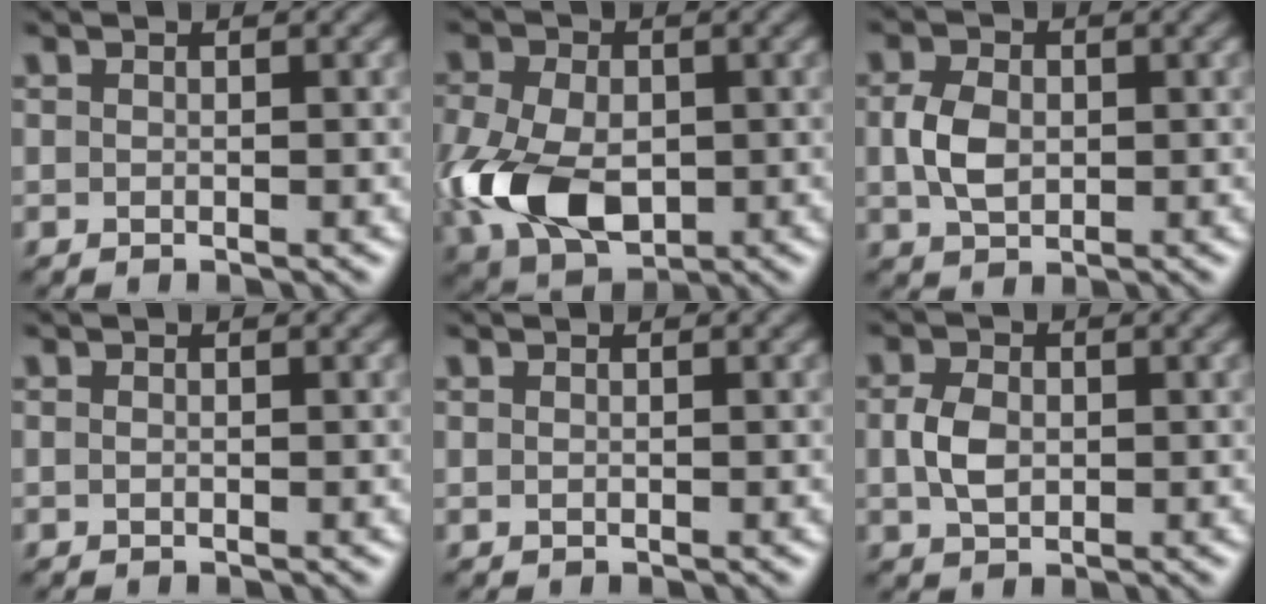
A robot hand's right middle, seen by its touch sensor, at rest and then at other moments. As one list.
[{"total": 9.3, "force": [-1.6, 6.2, 6.7], "torque": [-0.156, -0.016, -0.032]}, {"total": 3.4, "force": [0.1, 2.5, 2.4], "torque": [-0.053, 0.001, -0.001]}, {"total": 0.0}, {"total": 0.0}, {"total": 2.9, "force": [0.0, 2.1, 2.0], "torque": [-0.046, 0.000, -0.001]}]